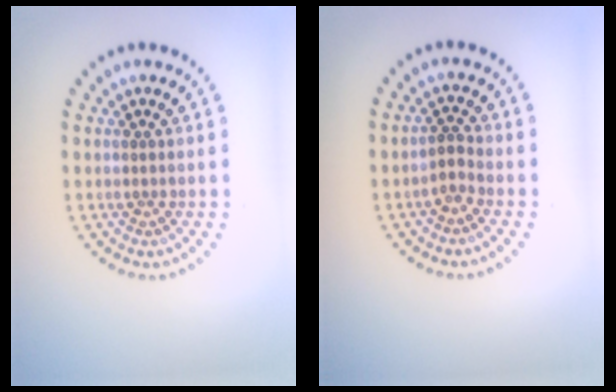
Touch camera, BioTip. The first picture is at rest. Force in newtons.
{"total": 1.4, "press": 1.0, "slide": 1.0}